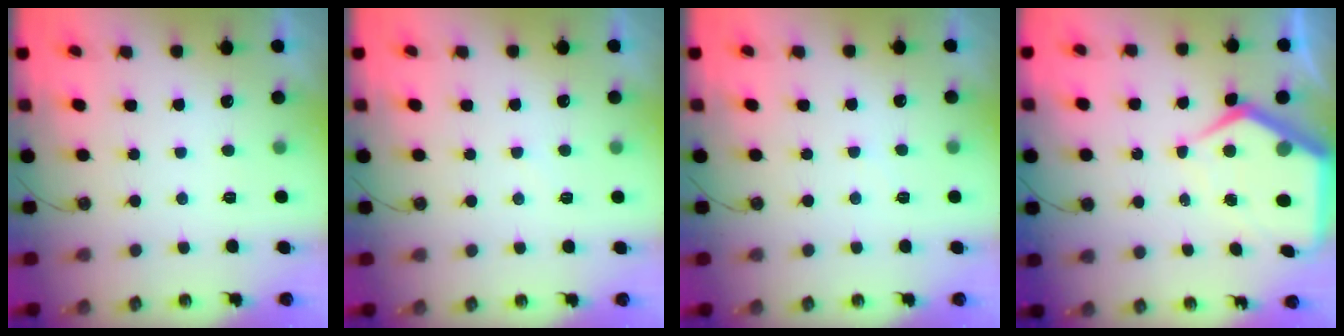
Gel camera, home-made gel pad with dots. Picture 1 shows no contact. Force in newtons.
{"total": 3.8, "press": 3.8, "slide": 0.4}
{"total": 3.6, "press": 3.5, "slide": 0.6}
{"total": 10.3, "press": 10.2, "slide": 1.0}